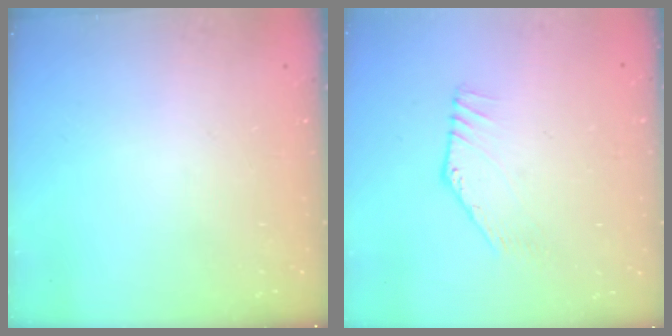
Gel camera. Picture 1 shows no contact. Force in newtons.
{"total": 3.7, "press": 3.7, "slide": 0.2}